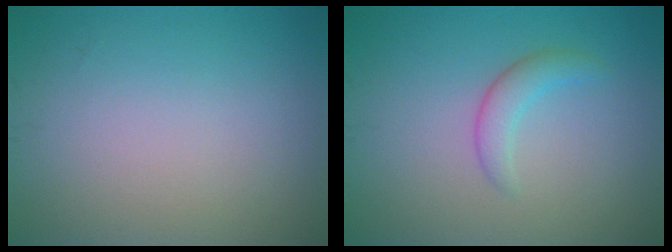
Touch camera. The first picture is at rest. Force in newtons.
{"total": 1.9, "press": 1.9, "slide": 0.1}